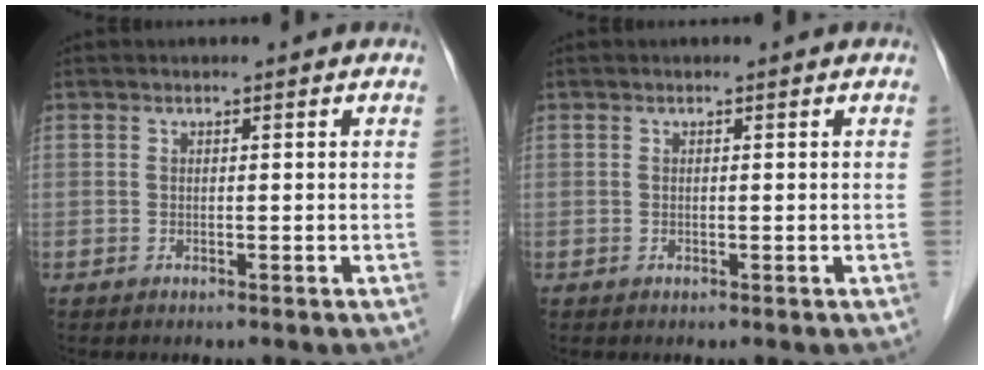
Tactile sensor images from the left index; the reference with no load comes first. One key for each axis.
{"total": 0.0}